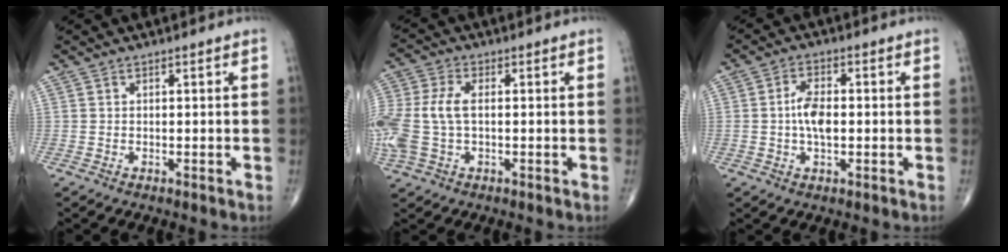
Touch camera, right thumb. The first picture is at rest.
{"total": 12.1, "force": [-0.3, 7.2, 9.7], "torque": [-0.260, 0.014, -0.003]}
{"total": 5.6, "force": [-0.3, 2.8, 4.9], "torque": [-0.094, 0.006, -0.010]}